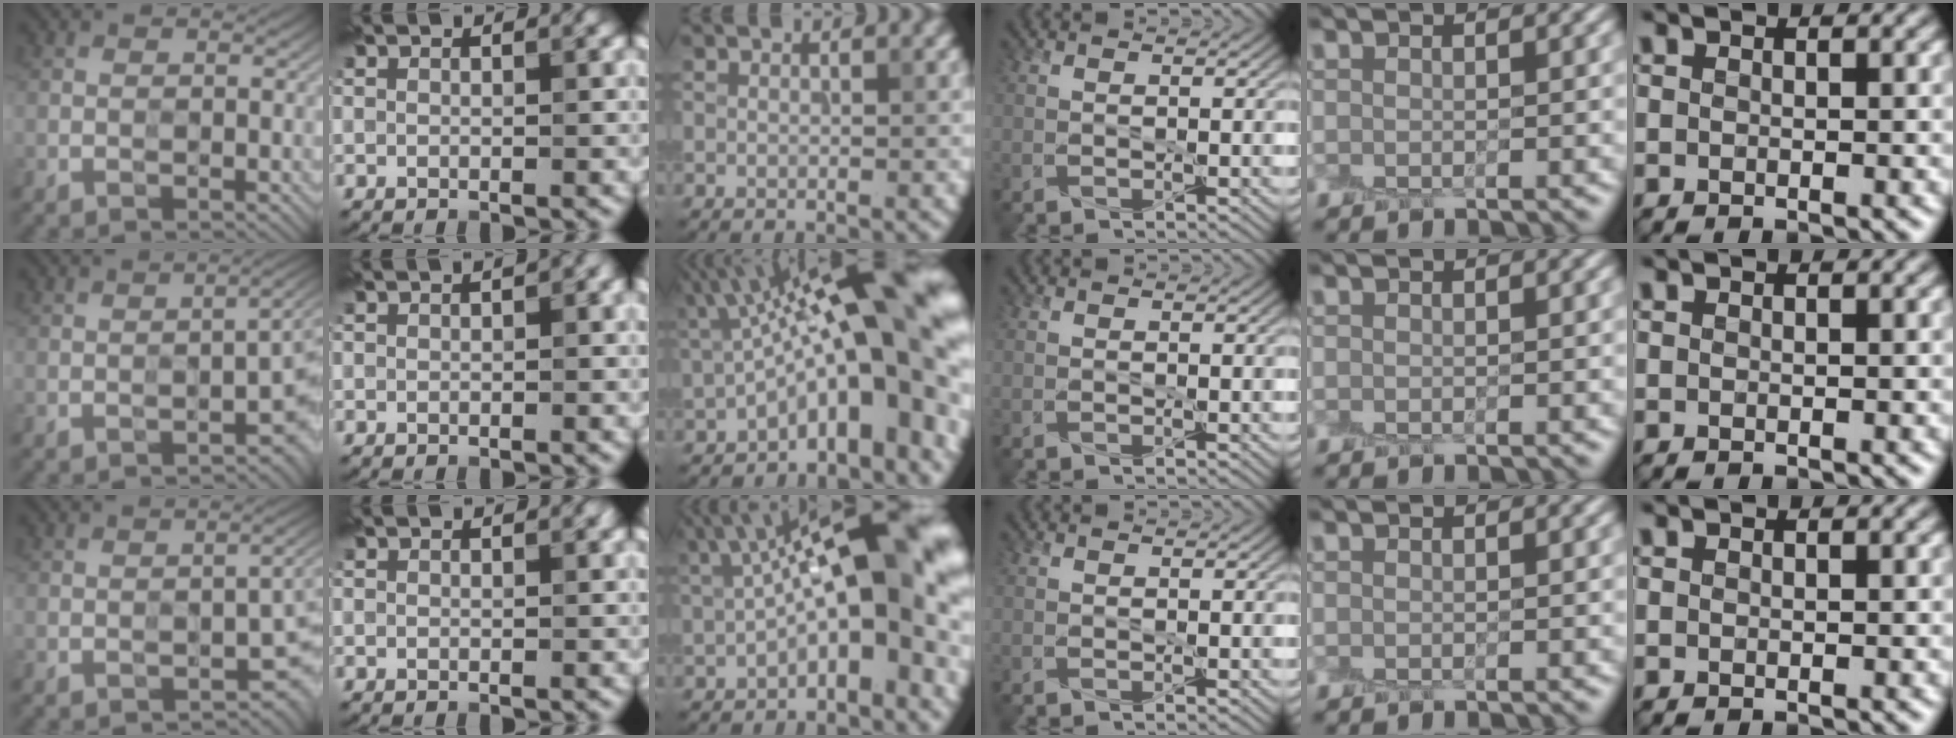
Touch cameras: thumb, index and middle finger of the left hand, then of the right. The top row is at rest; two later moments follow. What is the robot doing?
{"motion": "peel", "object": "aluminum foil"}